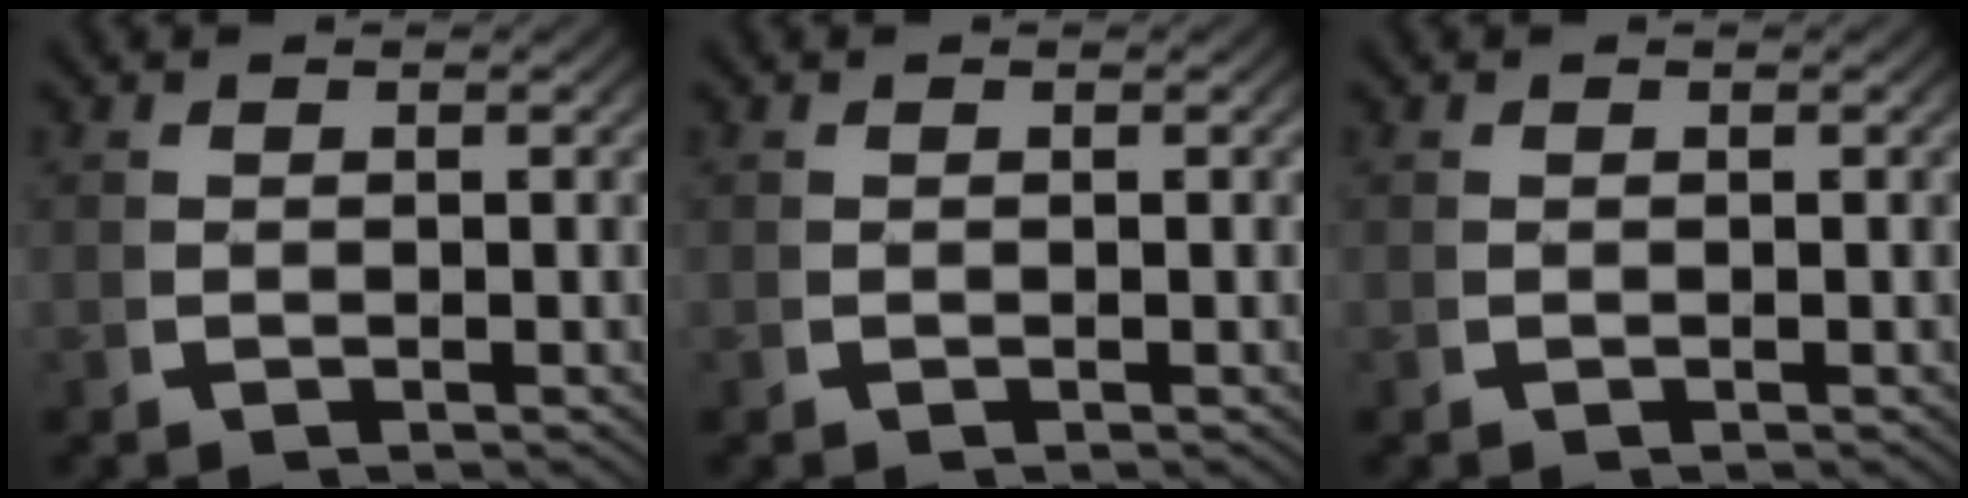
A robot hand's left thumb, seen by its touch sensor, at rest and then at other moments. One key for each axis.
{"total": 0.0}
{"total": 0.0}